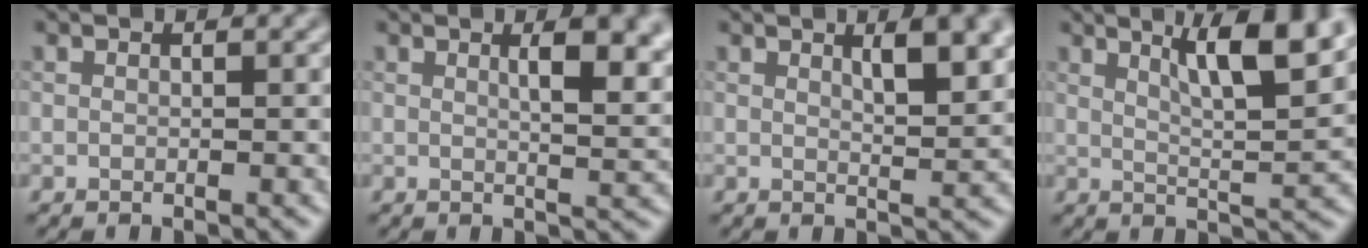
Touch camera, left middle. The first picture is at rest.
{"total": 6.1, "force": [2.2, 2.3, 5.2], "torque": [-0.048, 0.007, 0.028]}
{"total": 4.7, "force": [2.1, 1.5, 3.9], "torque": [-0.048, 0.003, 0.027]}
{"total": 7.5, "force": [3.7, 1.5, 6.3], "torque": [-0.088, 0.006, 0.059]}